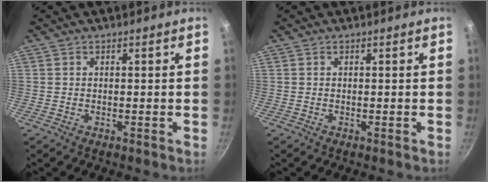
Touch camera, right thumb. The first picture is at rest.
{"total": 0.0}